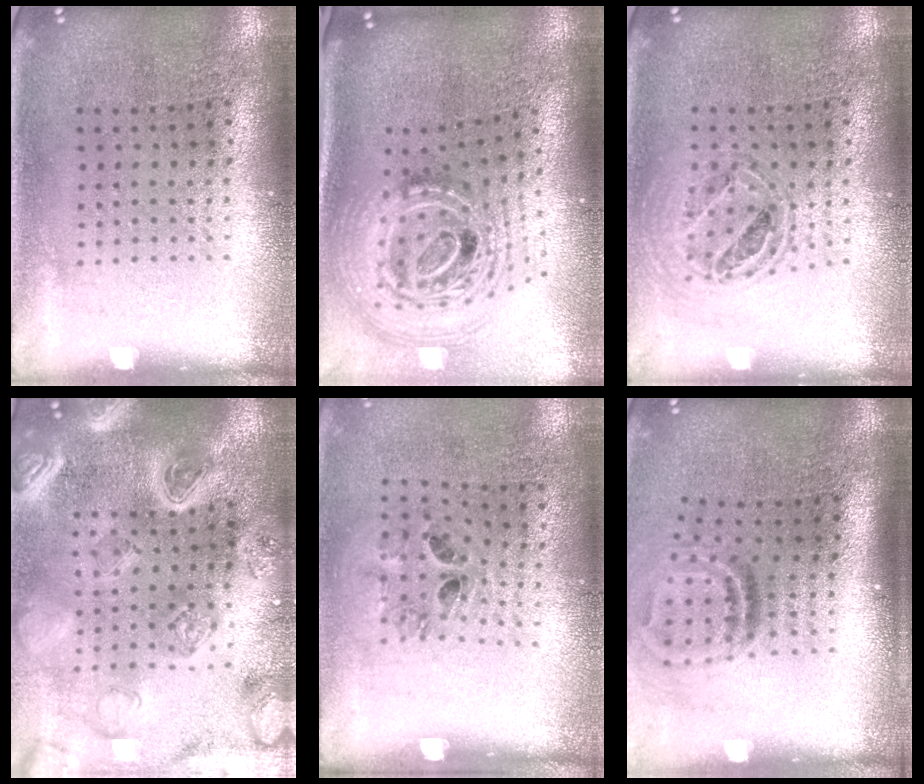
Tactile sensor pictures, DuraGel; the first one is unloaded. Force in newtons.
{"total": 2.9, "press": 1.9, "slide": 2.1}
{"total": 0.8, "press": 0.8, "slide": 0.1}
{"total": 4.5, "press": 4.0, "slide": 2.2}
{"total": 1.4, "press": 0.8, "slide": 1.2}
{"total": 1.9, "press": 1.1, "slide": 1.5}